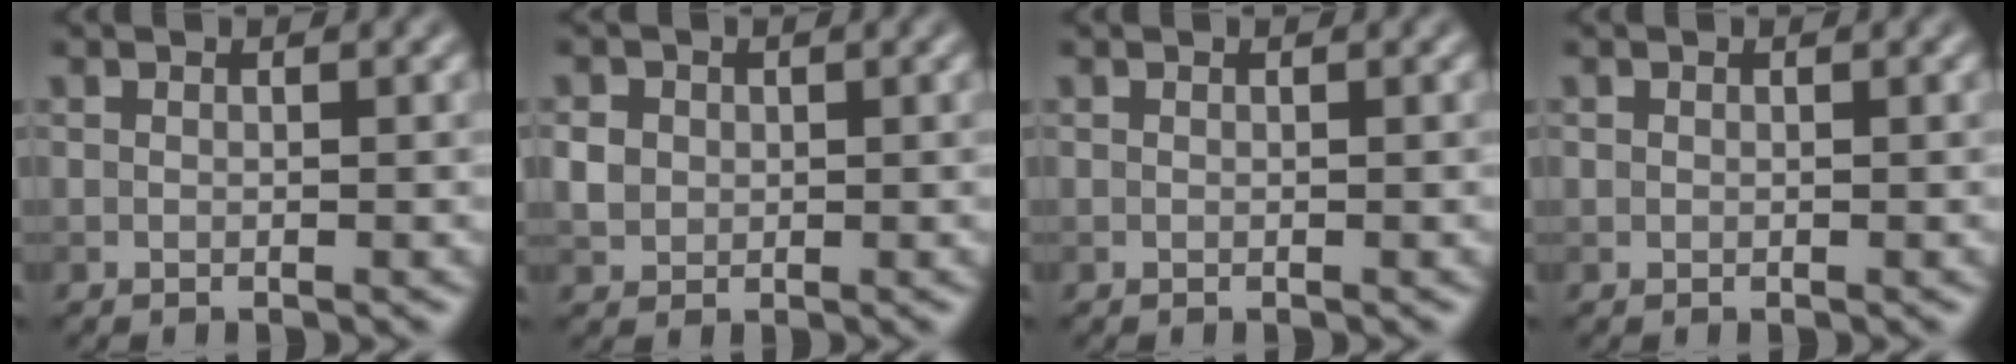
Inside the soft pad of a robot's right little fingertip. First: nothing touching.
{"total": 2.0, "force": [0.2, 1.8, 0.8], "torque": [-0.016, -0.002, 0.005]}
{"total": 0.0}
{"total": 0.0}